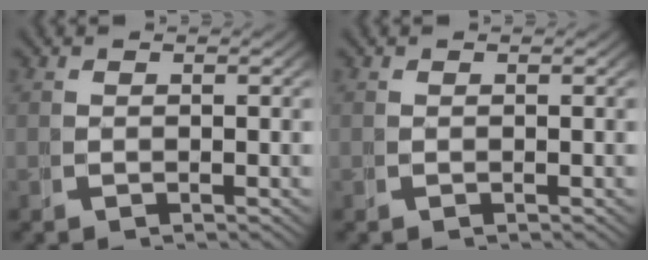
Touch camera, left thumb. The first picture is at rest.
{"total": 0.0}